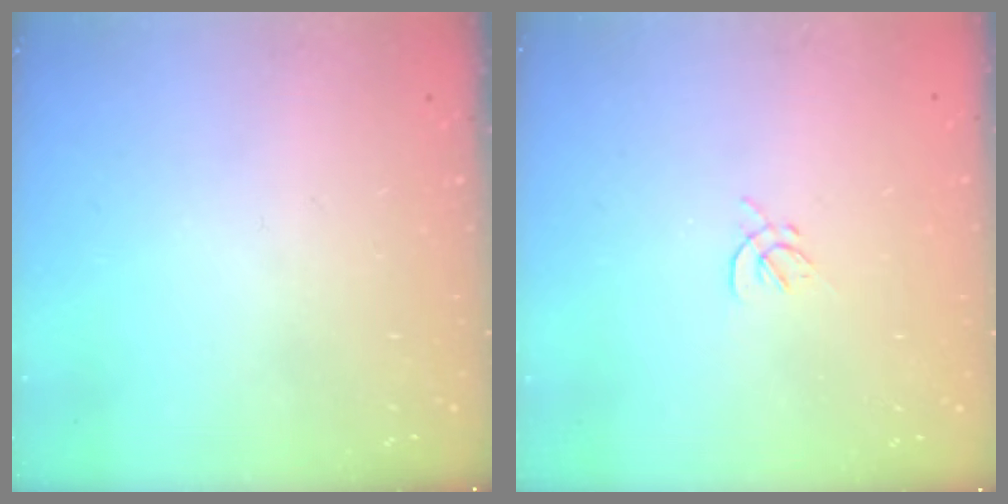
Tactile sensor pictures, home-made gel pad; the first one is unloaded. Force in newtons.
{"total": 1.7, "press": 1.6, "slide": 0.6}